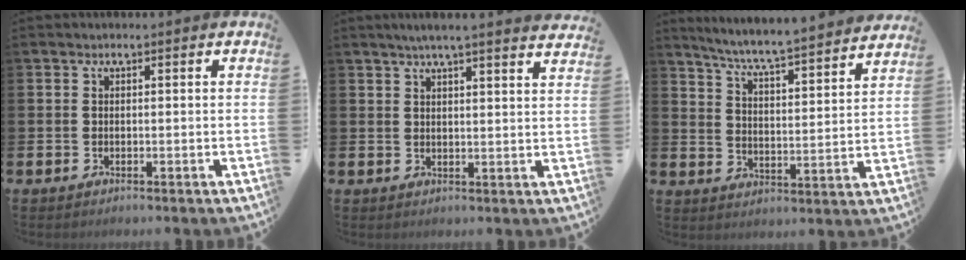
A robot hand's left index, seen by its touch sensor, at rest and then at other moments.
{"total": 4.3, "force": [4.0, -0.6, 1.4], "torque": [-0.036, -0.014, 0.072]}
{"total": 6.5, "force": [6.2, -0.5, 1.8], "torque": [-0.065, -0.053, 0.103]}